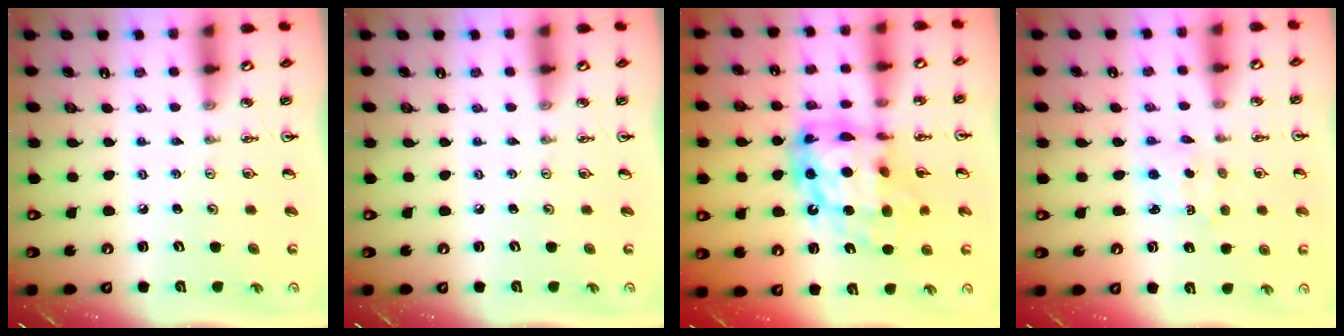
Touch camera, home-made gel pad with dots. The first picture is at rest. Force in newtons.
{"total": 0.0}
{"total": 17.5, "press": 17.4, "slide": 1.7}
{"total": 1.8, "press": 1.8, "slide": 0.4}